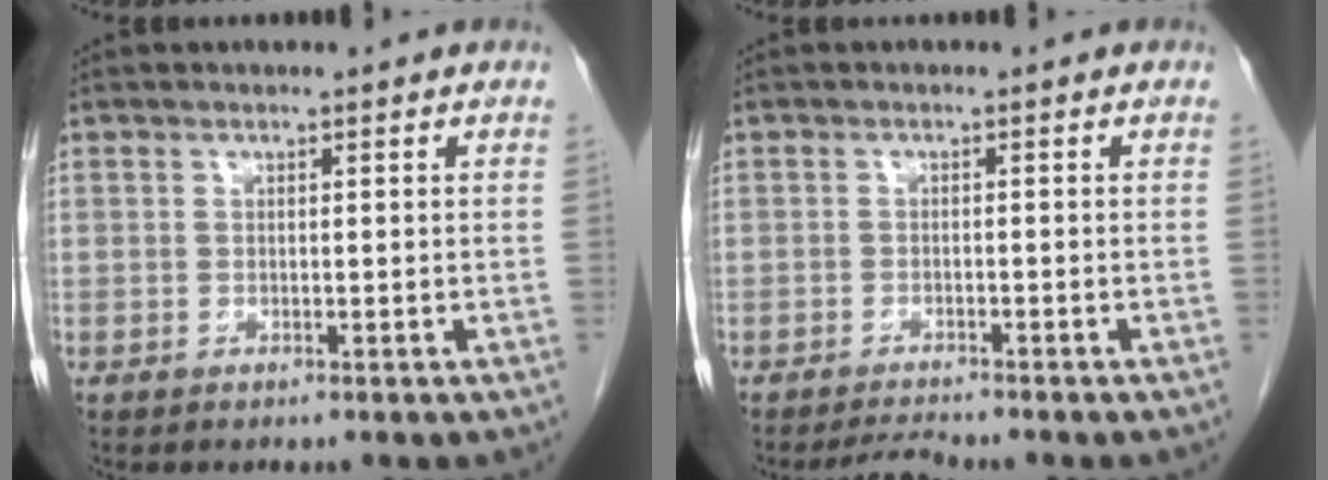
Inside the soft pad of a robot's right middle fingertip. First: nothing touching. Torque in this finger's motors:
{"motor_torque": [0.28, -0.17, -0.05, 0.00]}